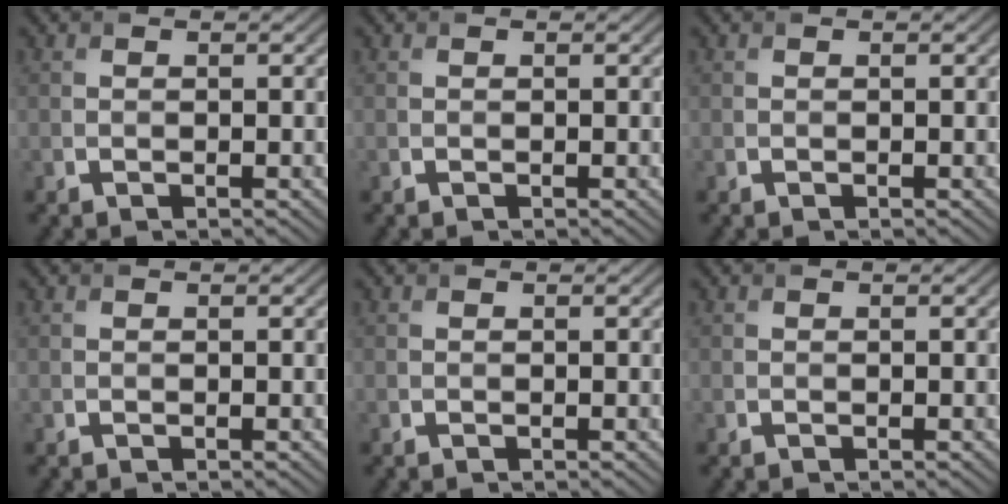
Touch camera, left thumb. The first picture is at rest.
{"total": 0.0}
{"total": 0.0}
{"total": 0.0}
{"total": 0.0}
{"total": 0.0}